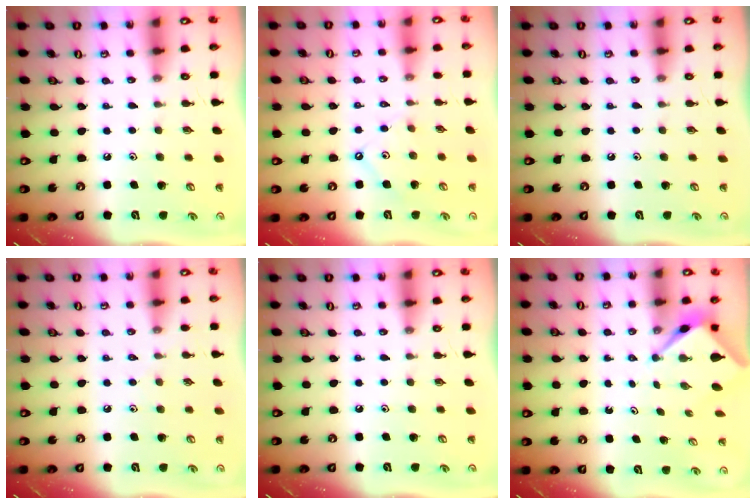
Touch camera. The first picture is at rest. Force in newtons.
{"total": 4.6, "press": 4.6, "slide": 0.6}
{"total": 0.0}
{"total": 2.8, "press": 2.7, "slide": 0.5}
{"total": 0.0}
{"total": 2.5, "press": 2.5, "slide": 0.2}